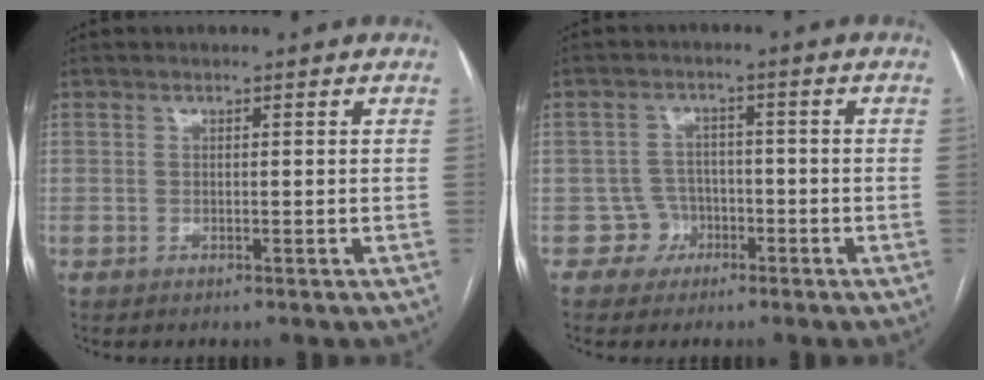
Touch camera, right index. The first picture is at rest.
{"total": 3.7, "force": [-1.7, 3.3, -0.3], "torque": [0.016, 0.017, -0.029]}